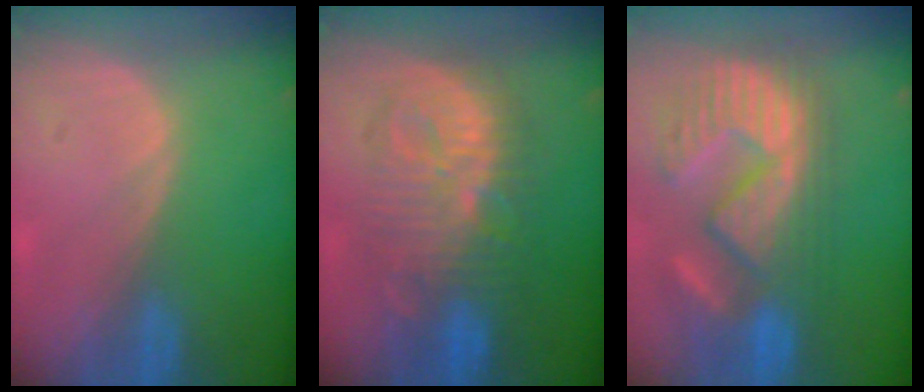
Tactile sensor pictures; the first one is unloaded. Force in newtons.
{"total": 10.3, "press": 10.3, "slide": 0.4}
{"total": 12.6, "press": 11.8, "slide": 4.4}